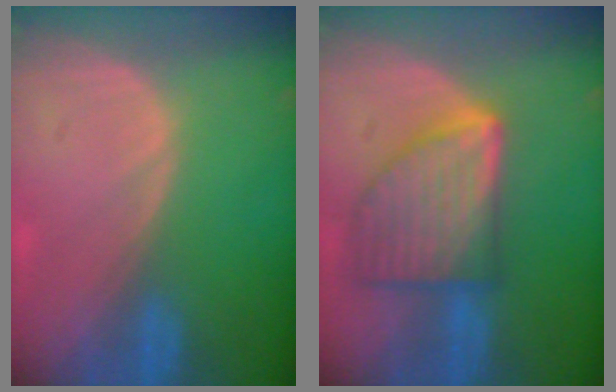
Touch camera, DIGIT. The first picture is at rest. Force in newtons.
{"total": 9.1, "press": 9.1, "slide": 0.4}